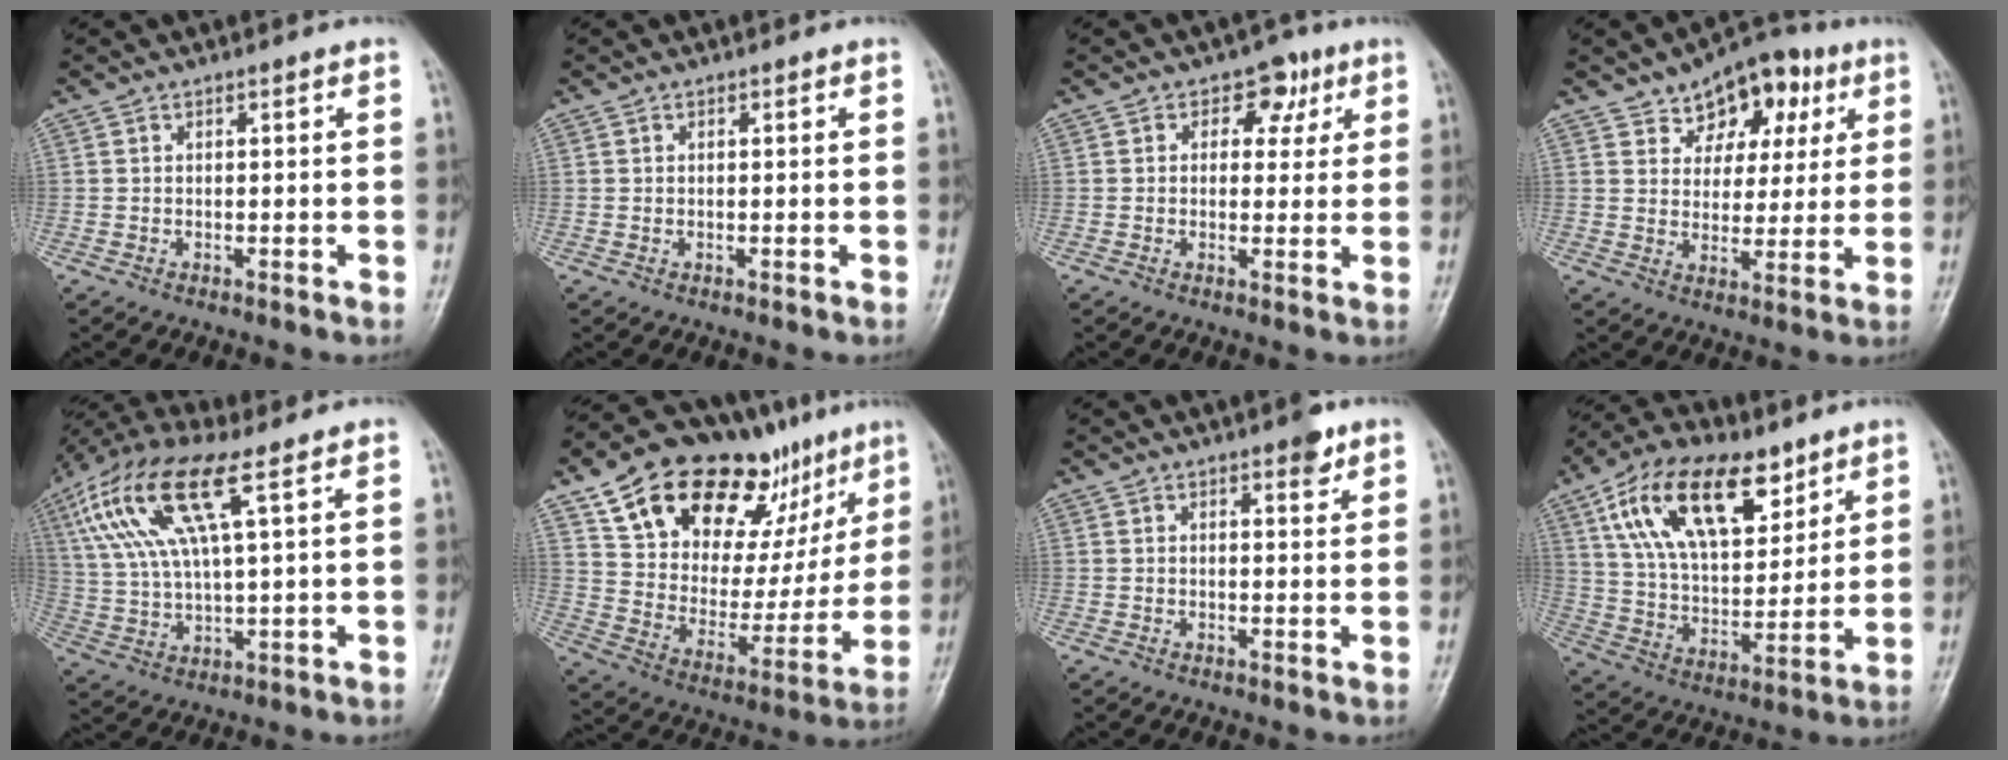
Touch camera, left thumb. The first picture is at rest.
{"total": 0.0}
{"total": 5.4, "force": [2.3, 4.0, 2.9], "torque": [0.001, -0.002, 0.023]}
{"total": 12.5, "force": [6.4, 8.2, 6.9], "torque": [-0.049, -0.016, 0.093]}
{"total": 16.8, "force": [7.1, 5.0, 14.4], "torque": [-0.312, 0.004, 0.134]}
{"total": 28.2, "force": [16.7, 14.7, 17.4], "torque": [-0.223, -0.020, 0.276]}
{"total": 3.1, "force": [2.1, 1.1, 2.0], "torque": [-0.018, -0.010, 0.026]}
{"total": 20.7, "force": [10.7, 10.8, 14.0], "torque": [-0.211, -0.031, 0.193]}